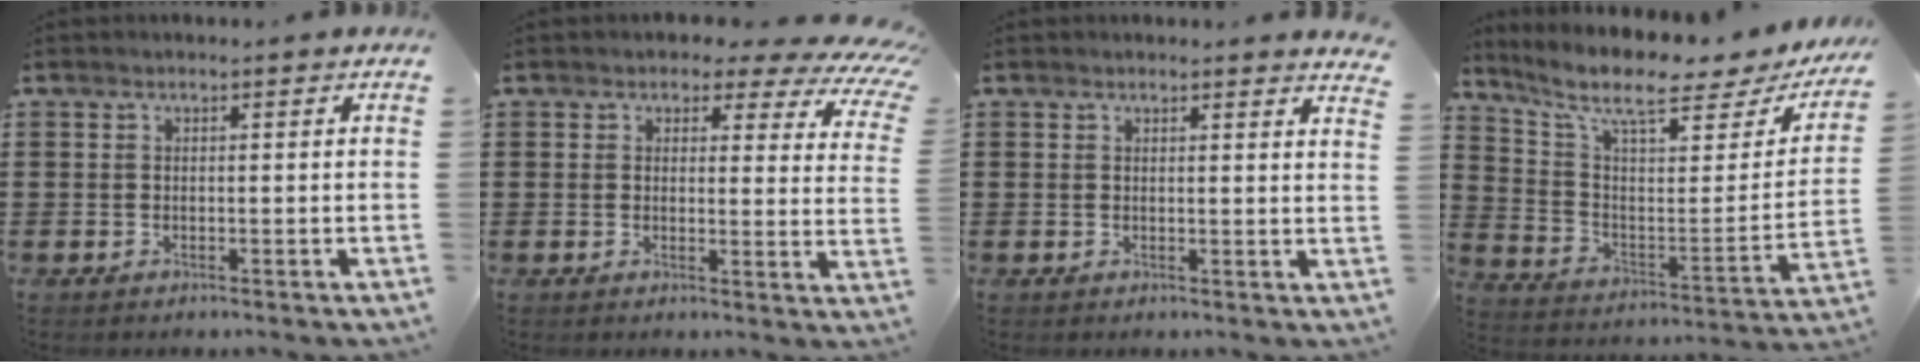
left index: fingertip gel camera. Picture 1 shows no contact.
{"total": 3.7, "force": [2.7, 2.0, 1.7], "torque": [-0.042, -0.011, 0.043]}
{"total": 1.6, "force": [1.6, 0.0, 0.3], "torque": [-0.001, -0.003, 0.030]}
{"total": 9.8, "force": [7.2, 2.4, 6.2], "torque": [-0.136, -0.048, 0.118]}